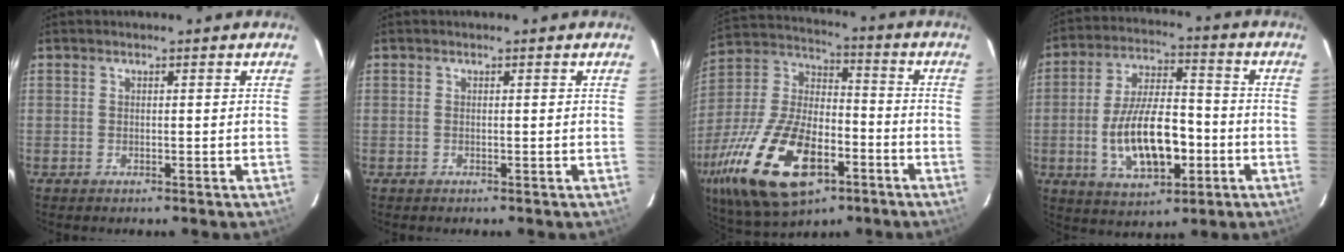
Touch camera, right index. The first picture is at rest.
{"total": 0.0}
{"total": 25.3, "force": [-11.5, 12.4, 18.8], "torque": [-0.401, -0.028, -0.192]}
{"total": 15.2, "force": [-3.9, 6.9, 13.0], "torque": [-0.253, 0.004, -0.054]}